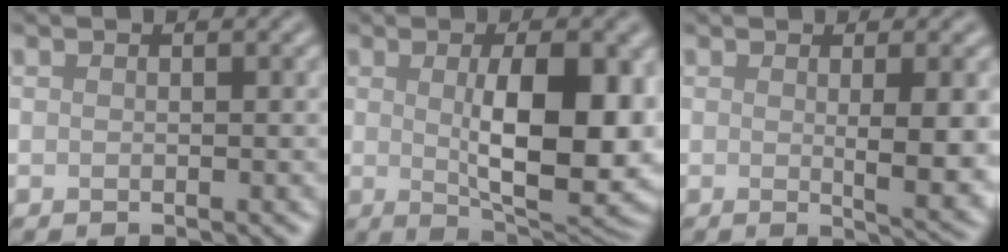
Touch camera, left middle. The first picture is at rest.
{"total": 10.4, "force": [0.5, 3.6, 9.7], "torque": [-0.137, -0.009, 0.016]}
{"total": 4.7, "force": [0.2, 0.9, 4.6], "torque": [-0.063, -0.007, 0.007]}